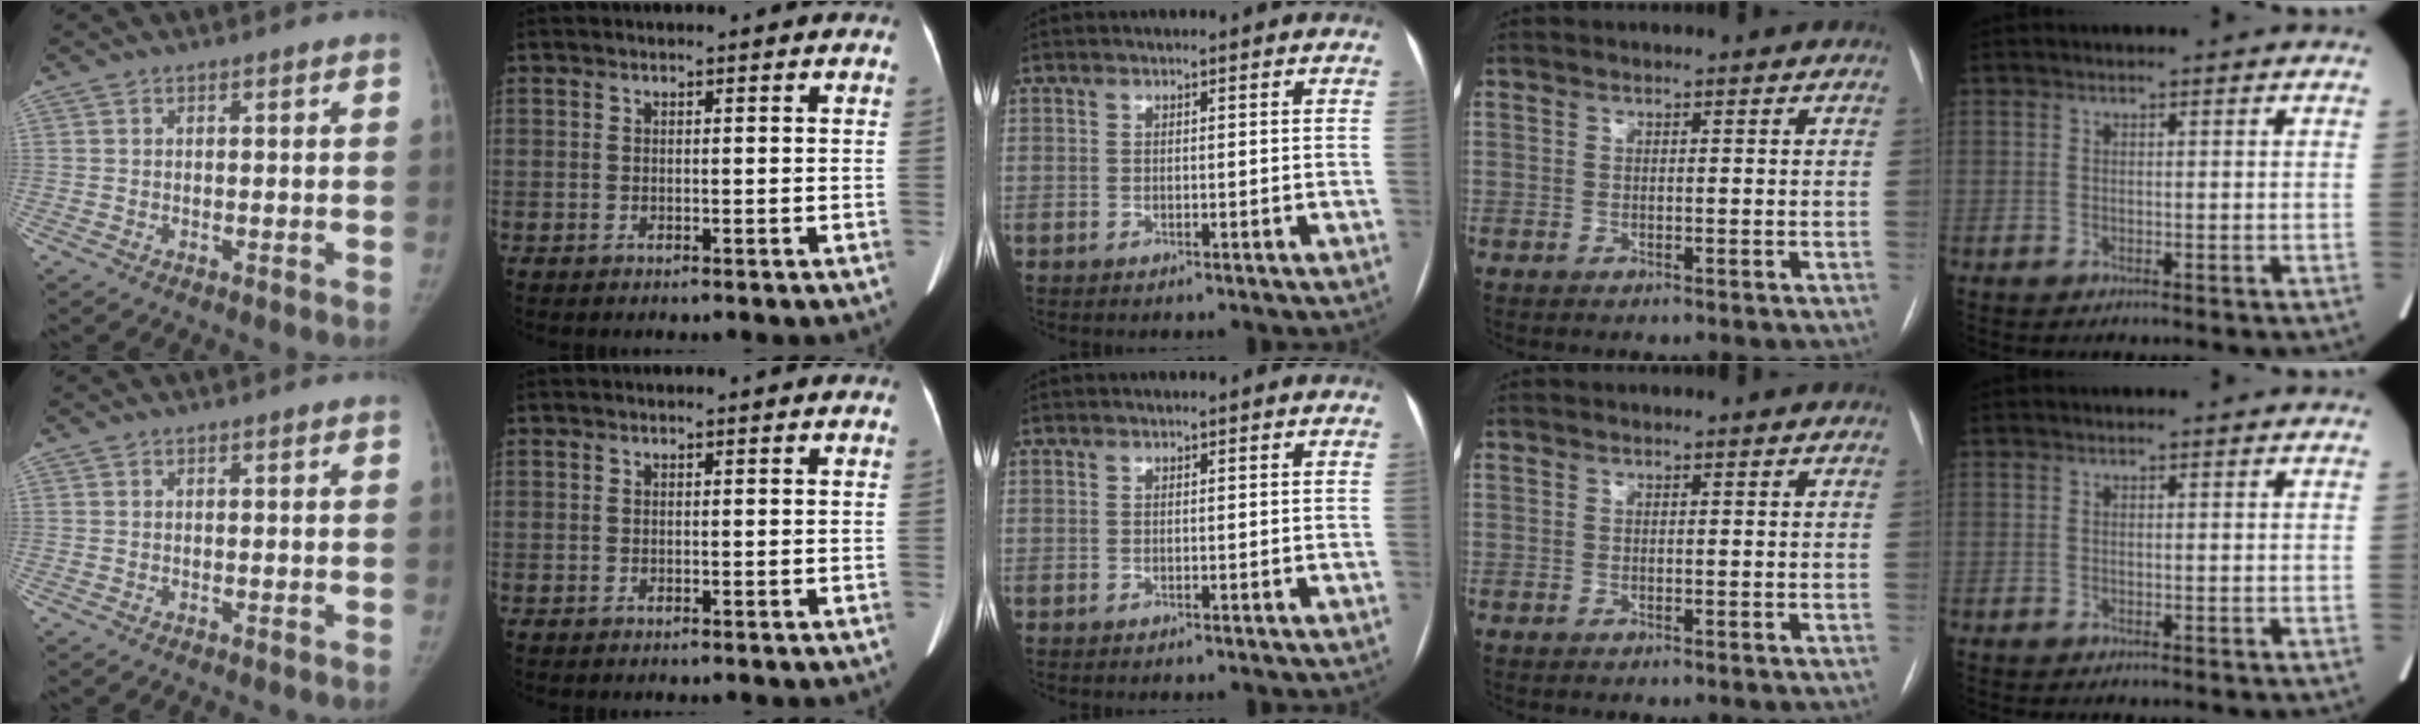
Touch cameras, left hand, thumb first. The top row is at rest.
{}